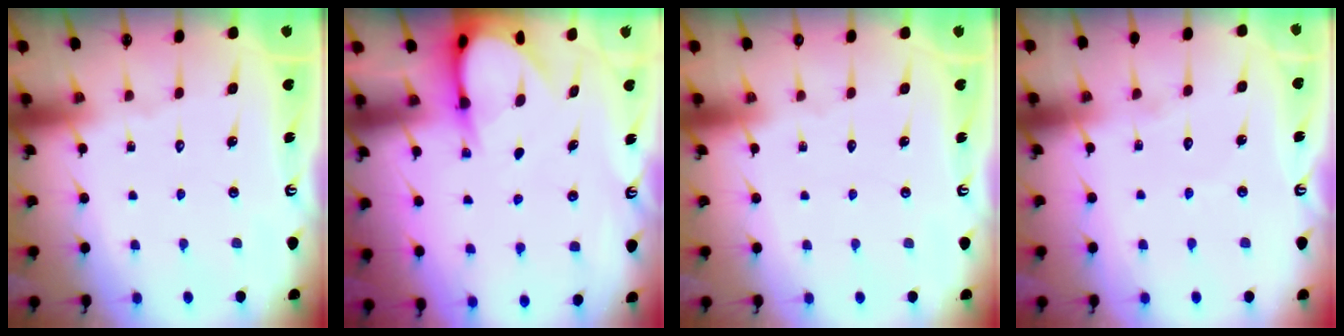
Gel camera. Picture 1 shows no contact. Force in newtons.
{"total": 5.3, "press": 5.3, "slide": 0.7}
{"total": 0.0}
{"total": 2.3, "press": 2.3, "slide": 0.2}